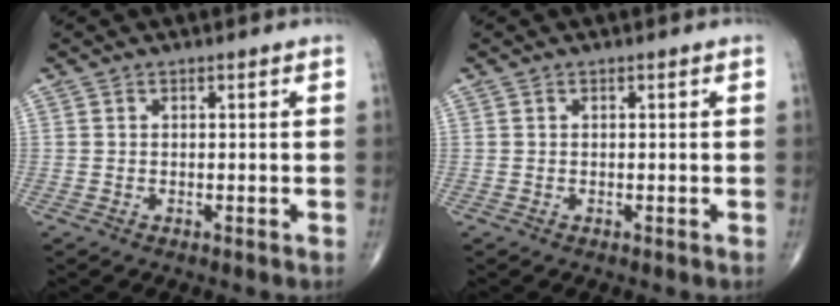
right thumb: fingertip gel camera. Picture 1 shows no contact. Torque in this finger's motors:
{"motor_torque": [0.02, 0.02, -0.03, -0.03, 0.01]}